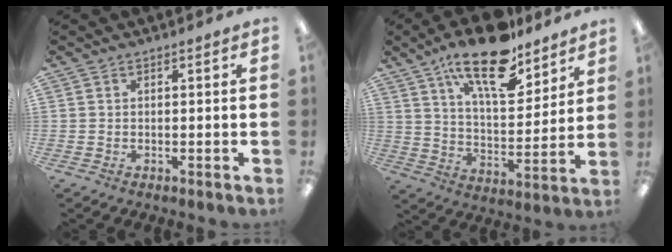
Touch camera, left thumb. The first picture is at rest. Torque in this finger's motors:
{"motor_torque": [0.90, 0.30, 1.39, -1.37, 0.15]}